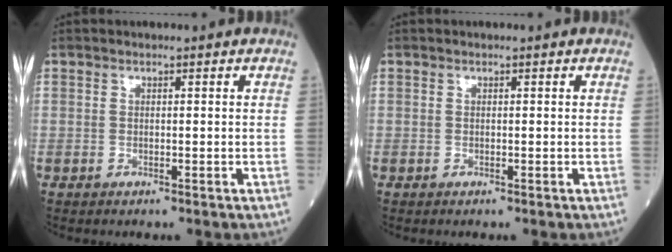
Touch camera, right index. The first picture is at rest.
{"total": 0.0}